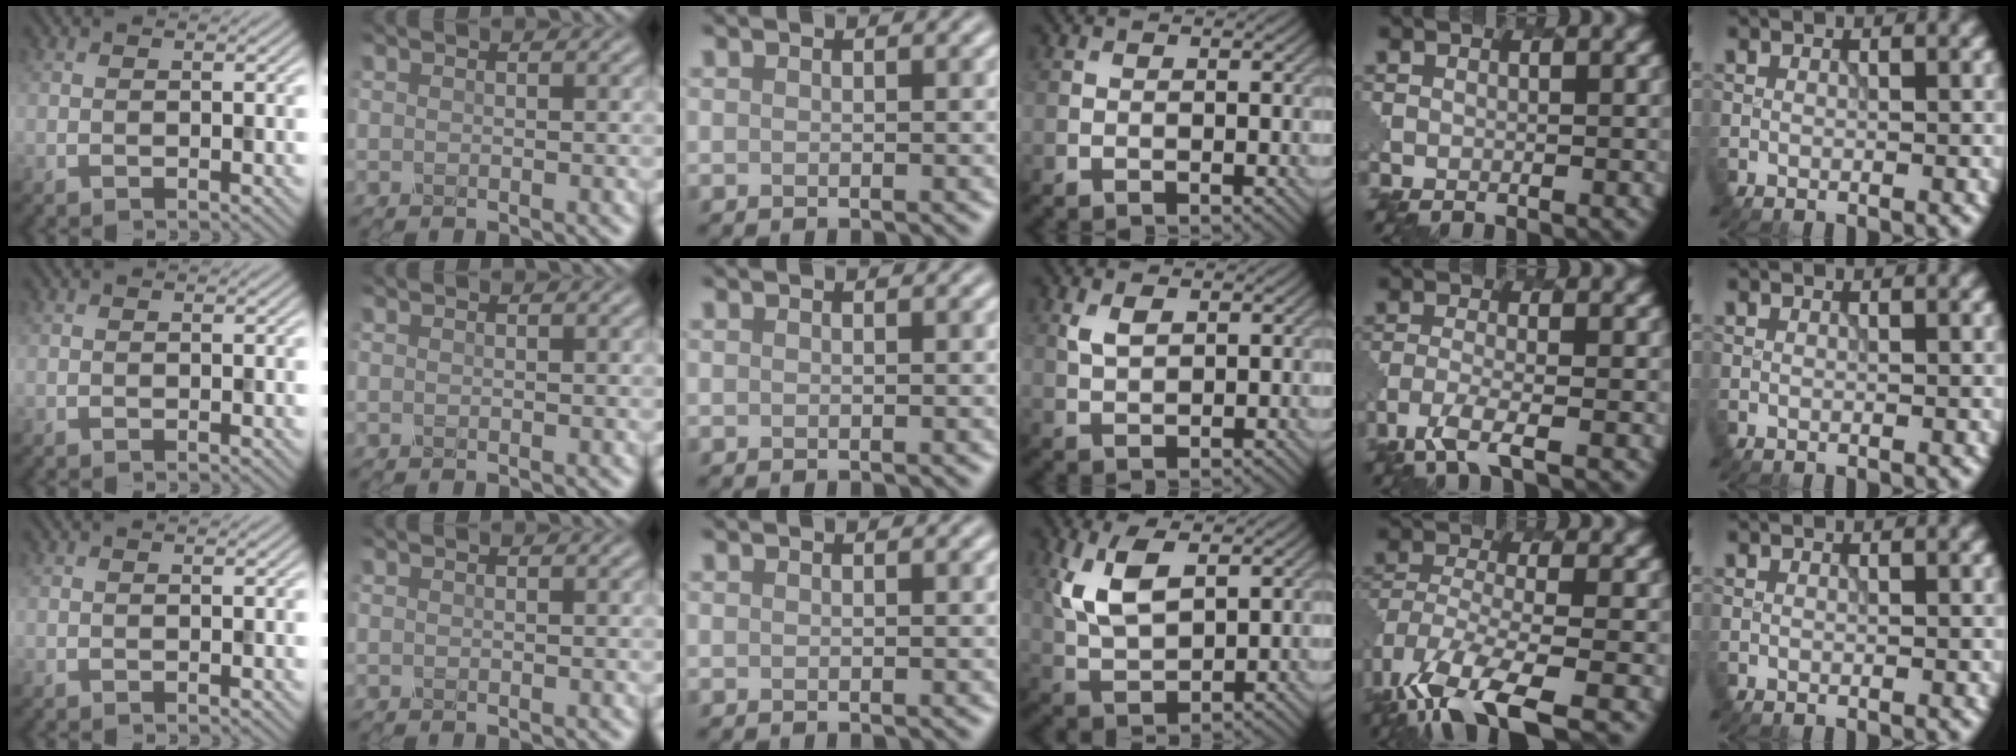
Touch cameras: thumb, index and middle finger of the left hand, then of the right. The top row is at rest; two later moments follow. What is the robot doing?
{"motion": "insert", "object": "pen bag"}